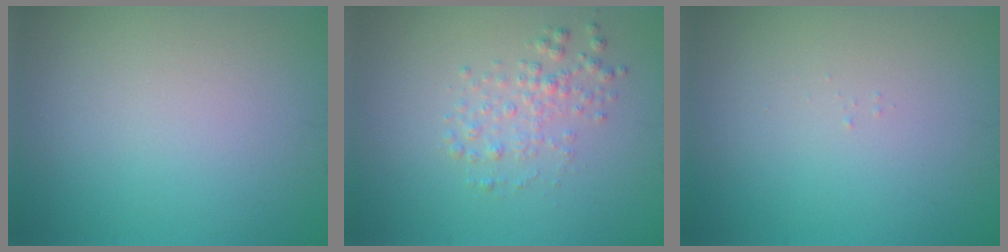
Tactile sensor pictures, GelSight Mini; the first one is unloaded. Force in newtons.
{"total": 2.0, "press": 2.0, "slide": 0.1}
{"total": 0.0}